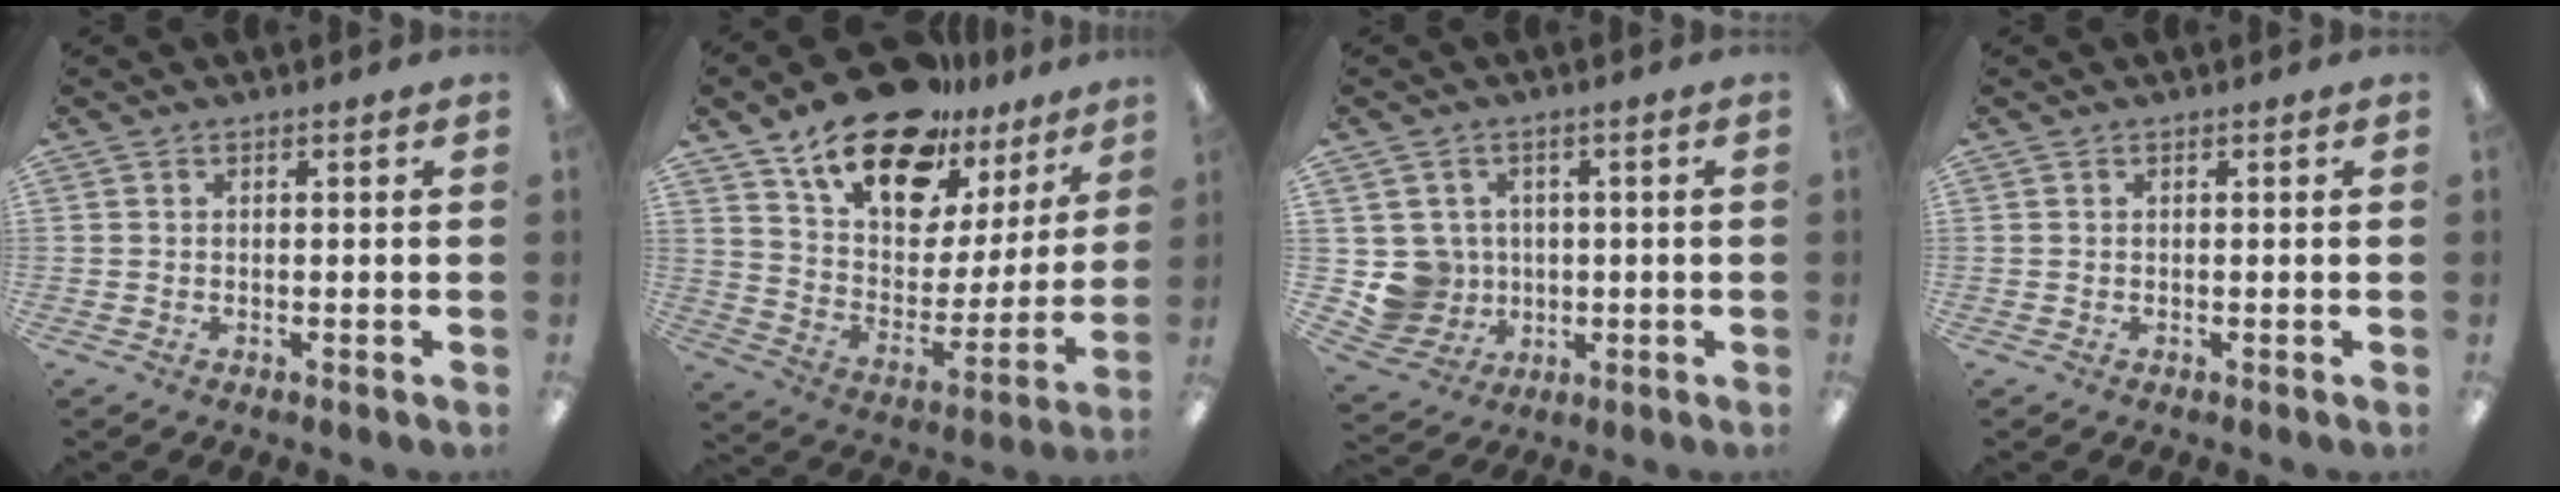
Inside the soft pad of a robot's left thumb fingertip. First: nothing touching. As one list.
[{"total": 20.5, "force": [15.3, 9.4, 9.8], "torque": [-0.170, -0.102, 0.271]}, {"total": 7.1, "force": [0.6, 7.1, 0.6], "torque": [-0.034, 0.000, 0.023]}, {"total": 0.0}]